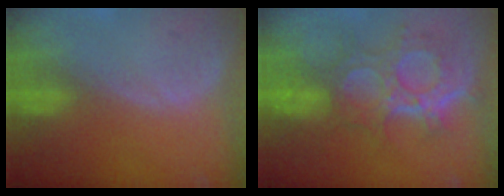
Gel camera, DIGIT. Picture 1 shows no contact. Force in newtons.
{"total": 9.9, "press": 9.6, "slide": 2.6}